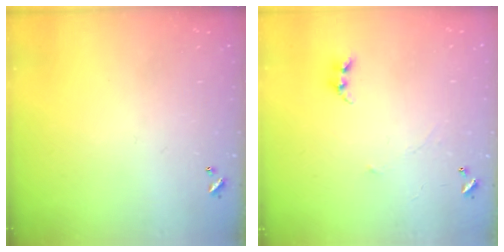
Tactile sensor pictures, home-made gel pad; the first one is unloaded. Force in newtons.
{"total": 0.9, "press": 0.8, "slide": 0.5}